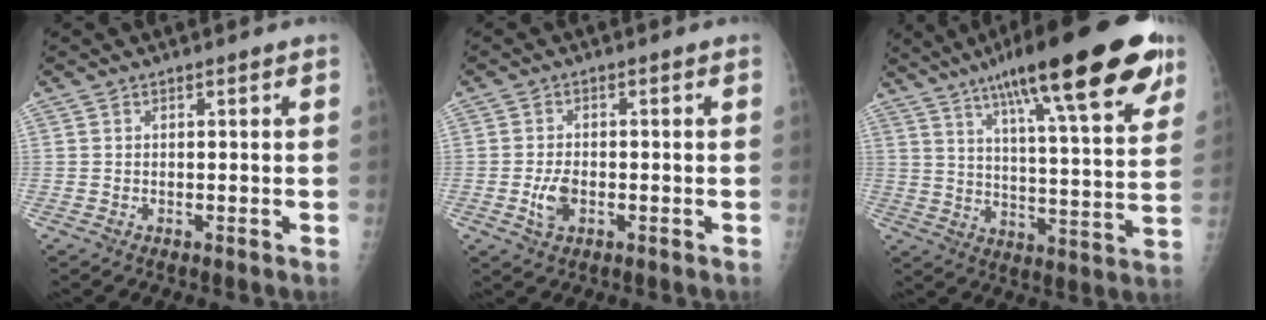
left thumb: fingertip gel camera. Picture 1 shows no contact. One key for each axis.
{"total": 3.8, "fx": -1.1, "fy": 2.2, "fz": 2.9, "tx": -0.055, "ty": 0.004, "tz": -0.018}
{"total": 26.7, "fx": 15.8, "fy": 5.3, "fz": 20.9, "tx": -0.298, "ty": -0.030, "tz": 0.236}